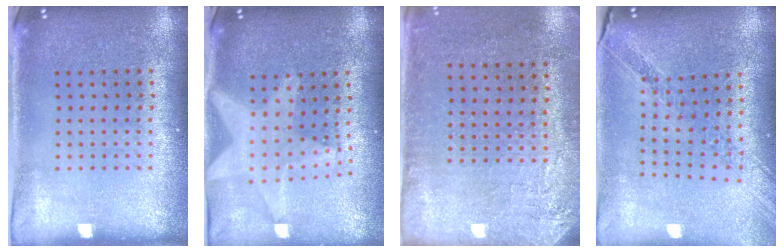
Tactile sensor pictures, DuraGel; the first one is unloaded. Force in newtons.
{"total": 2.2, "press": 1.8, "slide": 1.2}
{"total": 2.7, "press": 2.2, "slide": 1.5}
{"total": 1.1, "press": 1.1, "slide": 0.1}